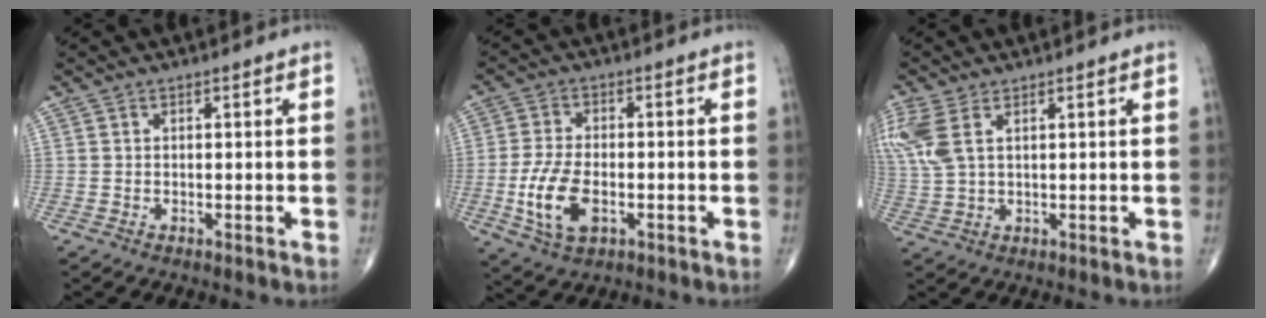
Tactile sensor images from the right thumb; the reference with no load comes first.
{"total": 9.5, "force": [-2.5, 5.1, 7.6], "torque": [-0.153, 0.001, -0.043]}
{"total": 8.9, "force": [3.6, 4.3, 7.0], "torque": [-0.191, 0.005, 0.086]}